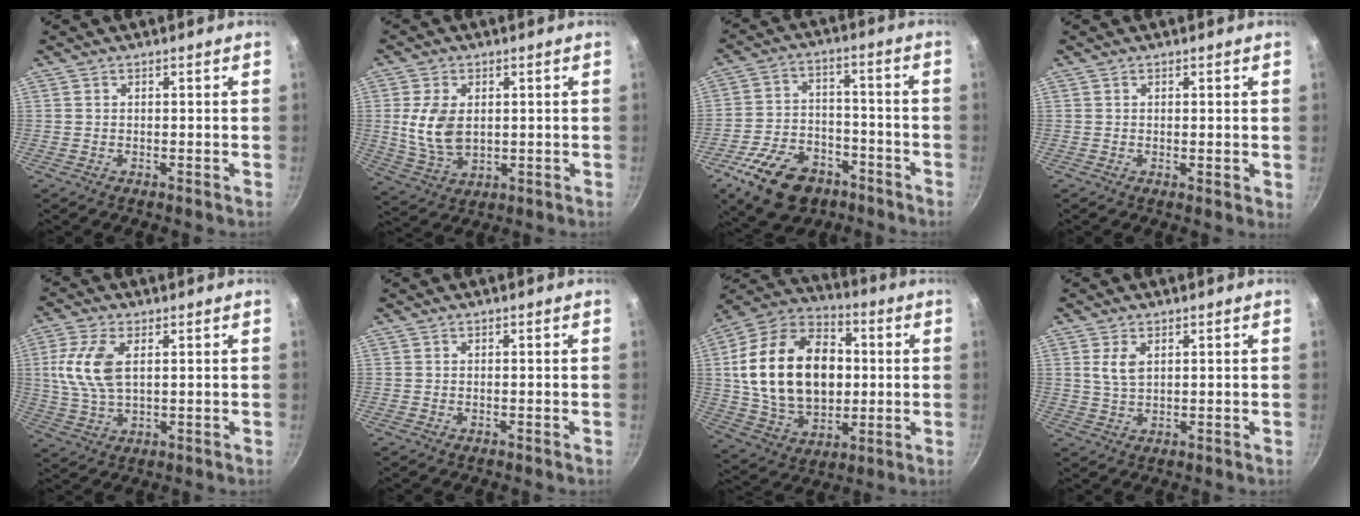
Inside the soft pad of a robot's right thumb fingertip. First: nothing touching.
{"total": 9.6, "force": [1.1, 6.2, 7.2], "torque": [-0.136, -0.016, 0.030]}
{"total": 15.6, "force": [-9.0, 9.6, 8.3], "torque": [-0.128, 0.052, -0.146]}
{"total": 1.2, "force": [0.2, 0.4, 1.1], "torque": [-0.015, -0.007, 0.001]}
{"total": 9.8, "force": [2.1, 5.1, 8.1], "torque": [-0.167, 0.002, 0.042]}
{"total": 0.0}
{"total": 25.4, "force": [2.1, 17.3, 18.5], "torque": [-0.299, 0.017, 0.037]}
{"total": 3.9, "force": [1.4, 2.1, 3.0], "torque": [-0.058, -0.008, 0.029]}